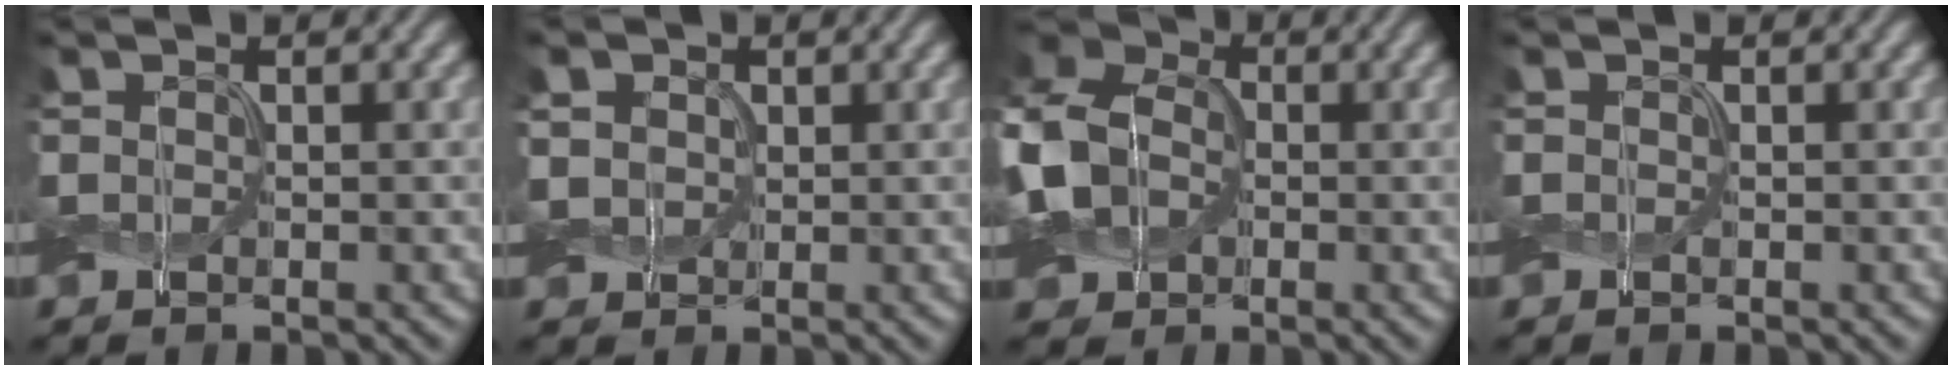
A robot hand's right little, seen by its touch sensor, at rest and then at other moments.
{"total": 3.5, "force": [1.1, 2.8, 1.6], "torque": [-0.061, 0.008, 0.015]}
{"total": 9.2, "force": [-1.2, 7.2, 5.7], "torque": [-0.144, -0.005, -0.032]}
{"total": 0.0}